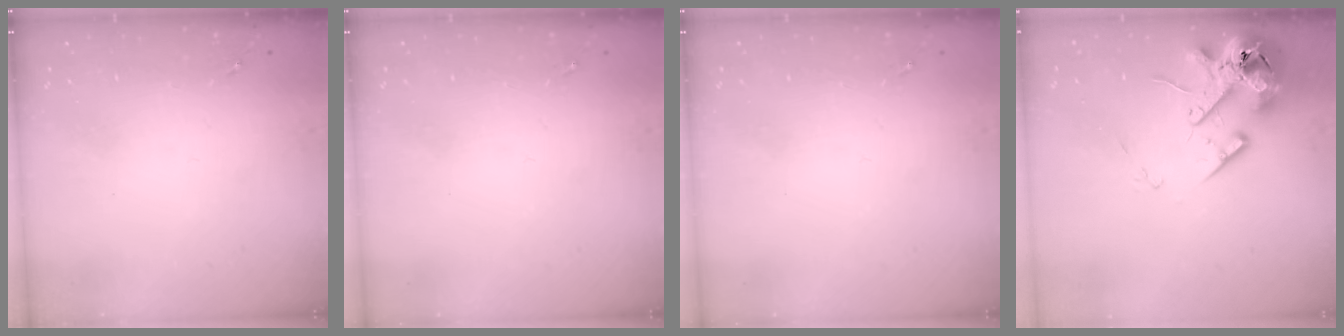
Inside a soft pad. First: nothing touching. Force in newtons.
{"total": 0.0}
{"total": 0.0}
{"total": 15.8, "press": 15.5, "slide": 2.8}